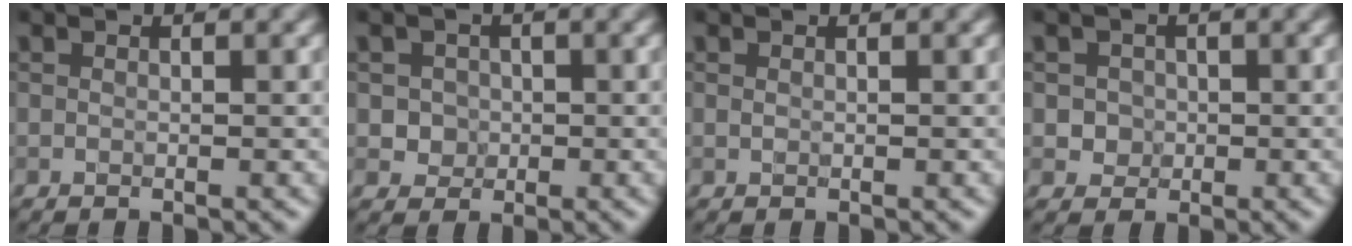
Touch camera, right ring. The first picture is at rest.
{"total": 2.2, "force": [0.3, 2.1, 0.7], "torque": [0.000, 0.002, 0.013]}
{"total": 0.0}
{"total": 1.8, "force": [0.1, 1.7, 0.5], "torque": [0.005, 0.000, 0.012]}